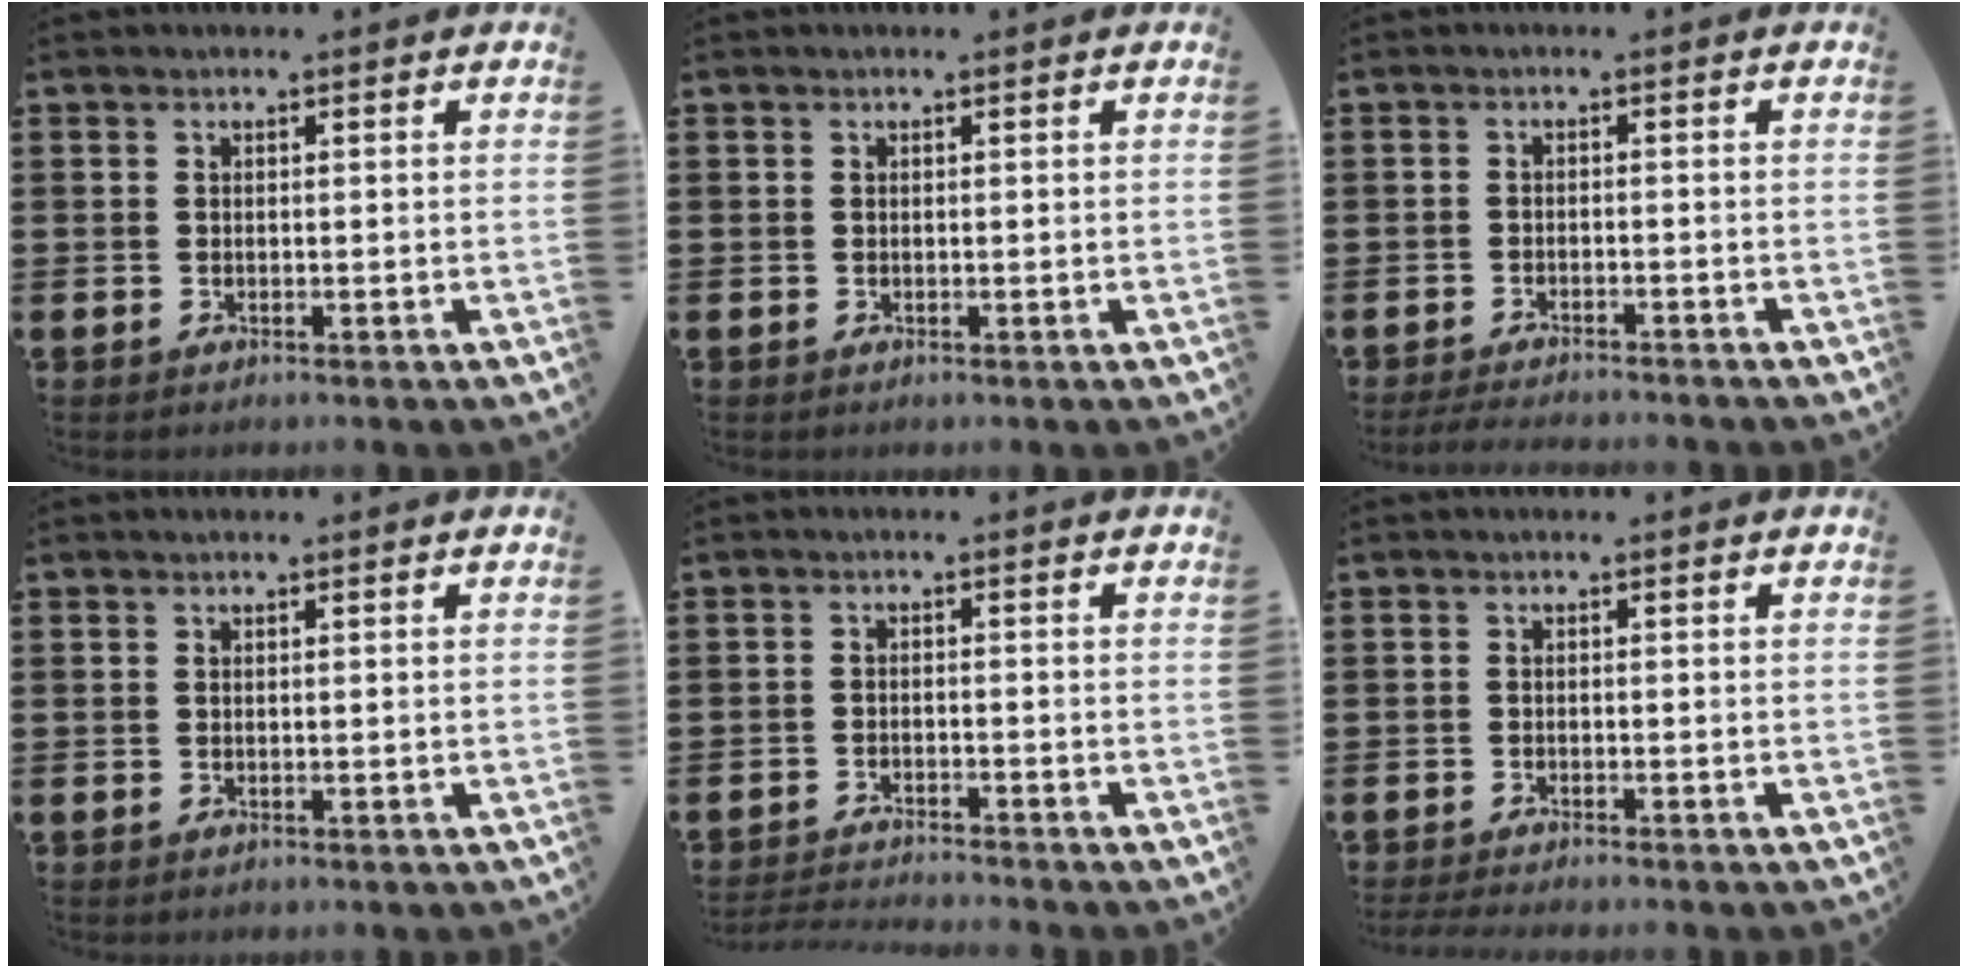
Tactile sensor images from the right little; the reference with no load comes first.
{"total": 0.0}
{"total": 1.9, "force": [-1.8, 0.0, 0.5], "torque": [-0.008, 0.004, -0.036]}
{"total": 0.0}
{"total": 2.0, "force": [-2.0, -0.2, 0.1], "torque": [-0.003, 0.001, -0.041]}
{"total": 1.0, "force": [-0.9, 0.0, 0.4], "torque": [-0.007, -0.001, -0.018]}